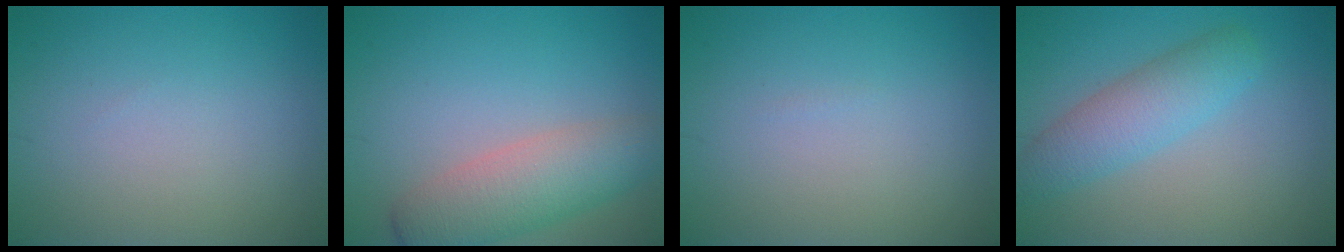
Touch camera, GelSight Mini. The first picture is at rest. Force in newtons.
{"total": 4.5, "press": 4.5, "slide": 0.3}
{"total": 0.0}
{"total": 4.2, "press": 4.2, "slide": 0.1}